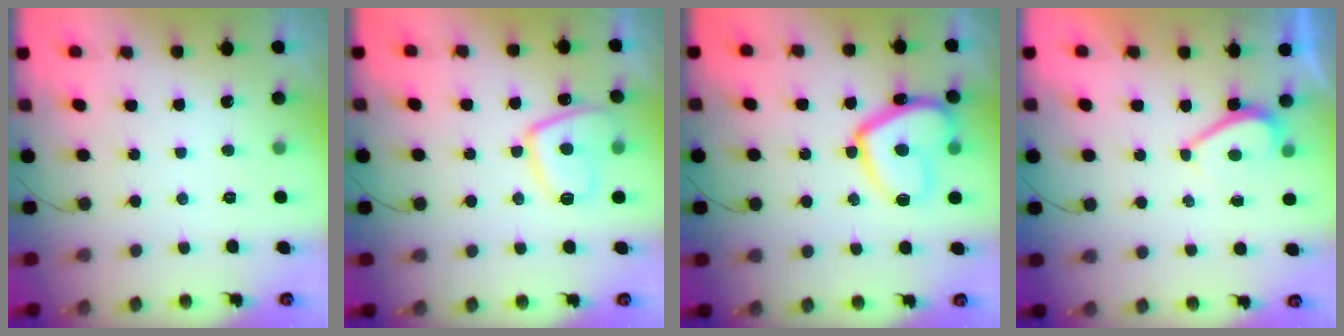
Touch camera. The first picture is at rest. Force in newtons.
{"total": 9.9, "press": 9.9, "slide": 0.9}
{"total": 15.5, "press": 15.4, "slide": 1.5}
{"total": 2.8, "press": 2.8, "slide": 0.5}